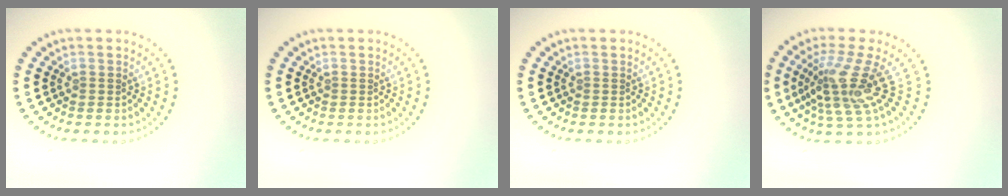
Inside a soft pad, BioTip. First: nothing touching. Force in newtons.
{"total": 0.0}
{"total": 0.0}
{"total": 4.7, "press": 3.1, "slide": 3.6}